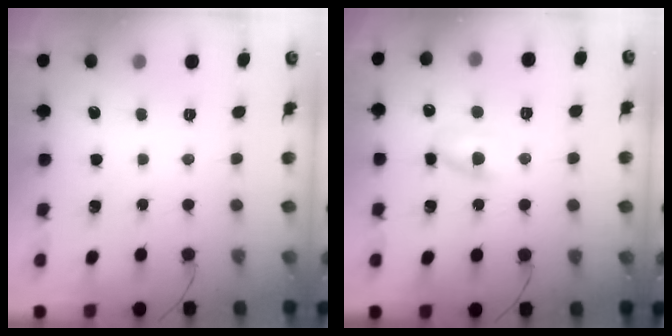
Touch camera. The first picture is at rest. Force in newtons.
{"total": 4.9, "press": 4.8, "slide": 1.2}